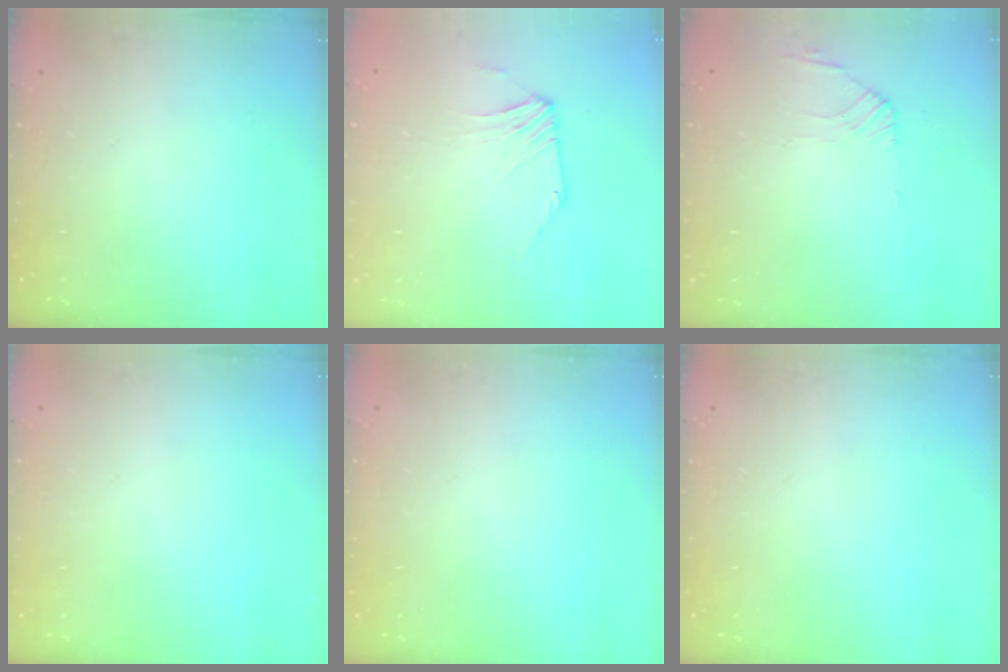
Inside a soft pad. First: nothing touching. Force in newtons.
{"total": 1.5, "press": 1.4, "slide": 0.5}
{"total": 1.3, "press": 1.2, "slide": 0.4}
{"total": 0.0}
{"total": 0.0}
{"total": 0.0}